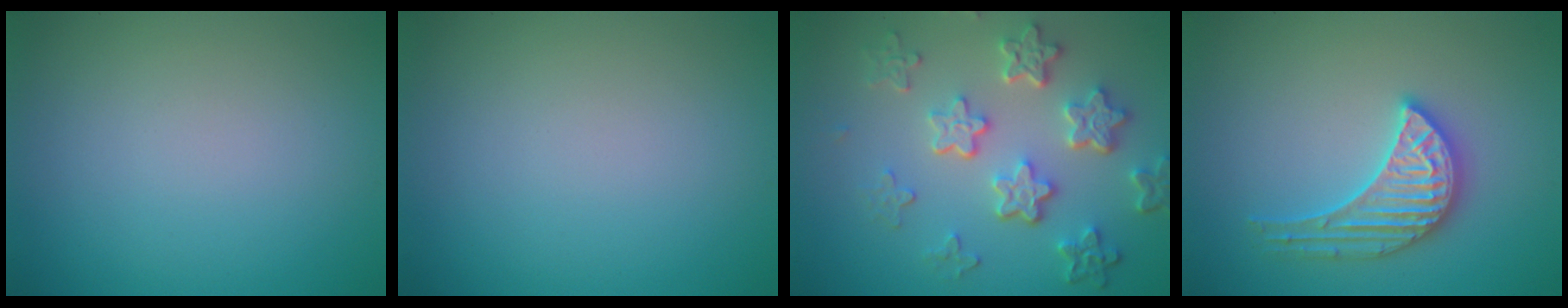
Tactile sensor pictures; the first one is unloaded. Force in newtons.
{"total": 0.0}
{"total": 5.9, "press": 4.4, "slide": 3.9}
{"total": 3.6, "press": 3.6, "slide": 0.4}